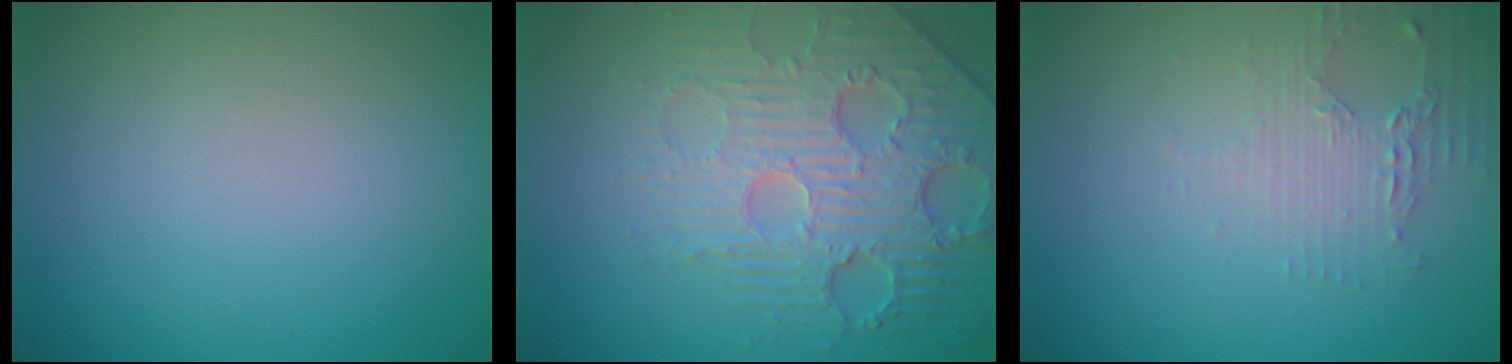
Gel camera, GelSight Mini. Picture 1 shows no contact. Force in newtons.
{"total": 4.9, "press": 4.5, "slide": 1.8}
{"total": 1.8, "press": 1.8, "slide": 0.4}